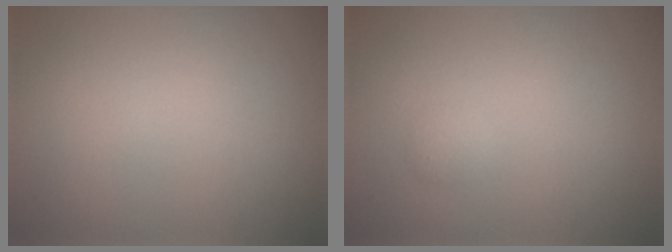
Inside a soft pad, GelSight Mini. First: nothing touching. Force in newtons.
{"total": 0.8, "press": 0.8, "slide": 0.0}